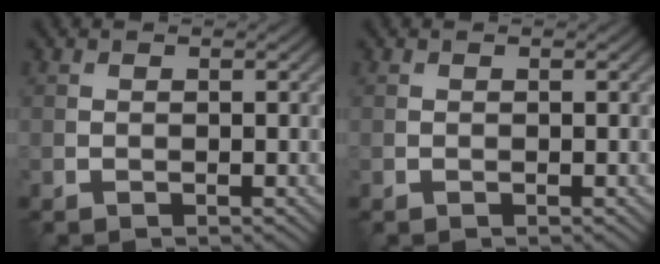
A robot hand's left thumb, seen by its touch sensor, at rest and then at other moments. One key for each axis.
{"total": 0.0}